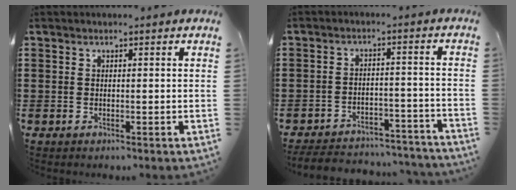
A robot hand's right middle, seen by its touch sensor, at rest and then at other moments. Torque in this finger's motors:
{"motor_torque": [0.56, -0.53, 0.28, 0.05]}